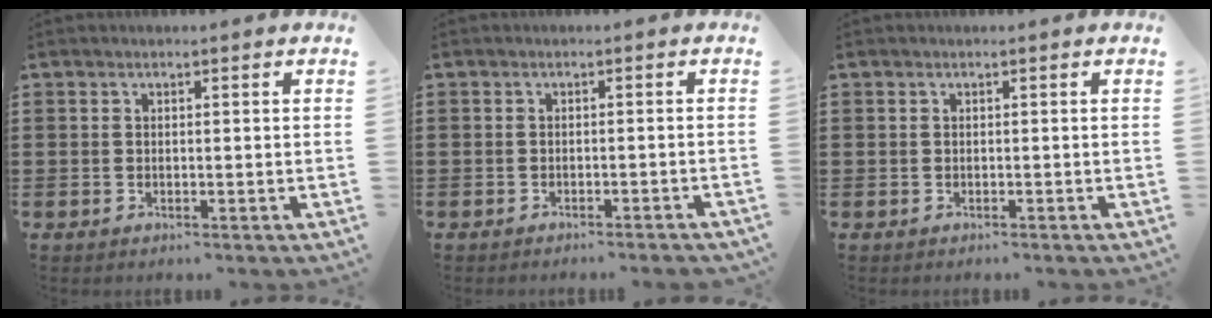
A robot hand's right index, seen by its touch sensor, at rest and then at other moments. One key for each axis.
{"total": 1.1, "fx": -1.0, "fy": -0.2, "fz": 0.2, "tx": -0.006, "ty": 0.001, "tz": -0.020}
{"total": 0.0}